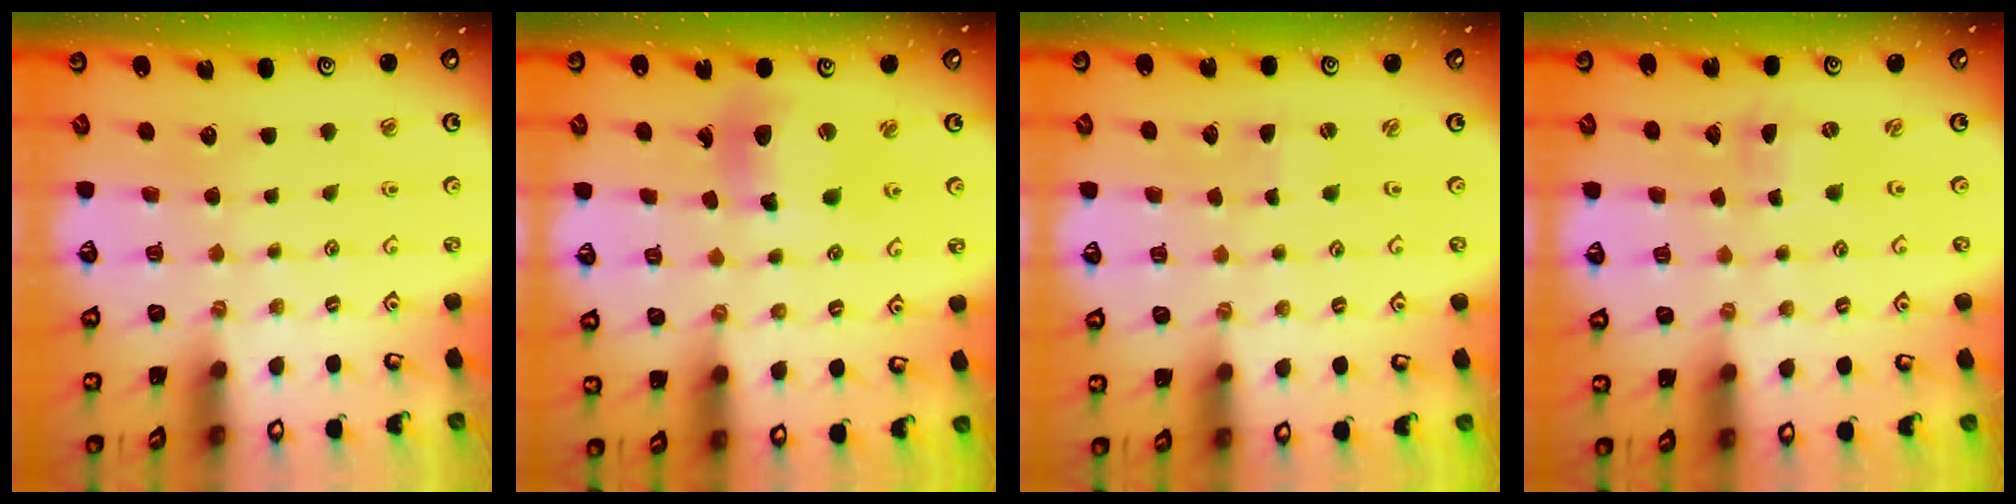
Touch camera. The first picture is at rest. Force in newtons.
{"total": 11.0, "press": 10.7, "slide": 2.4}
{"total": 0.0}
{"total": 0.0}